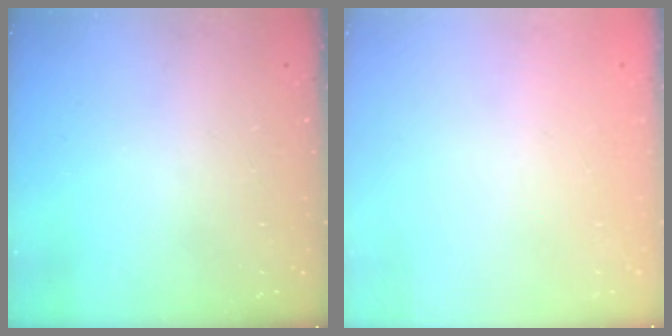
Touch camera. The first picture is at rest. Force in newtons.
{"total": 2.7, "press": 2.6, "slide": 0.8}